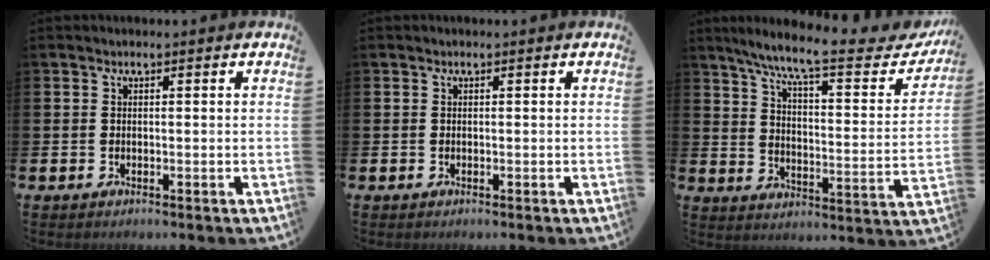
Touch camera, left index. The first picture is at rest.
{"total": 0.0}
{"total": 9.8, "force": [8.1, 1.4, 5.3], "torque": [-0.123, -0.046, 0.128]}